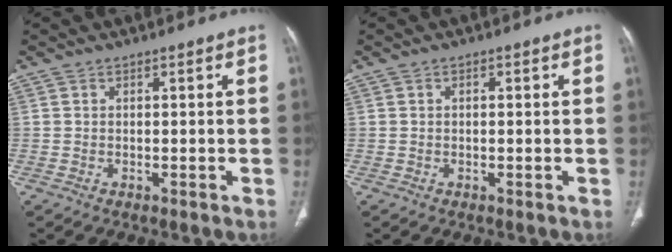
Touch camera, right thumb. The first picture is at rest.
{"total": 0.6, "force": [0.1, 0.2, 0.6], "torque": [-0.013, 0.004, 0.002]}